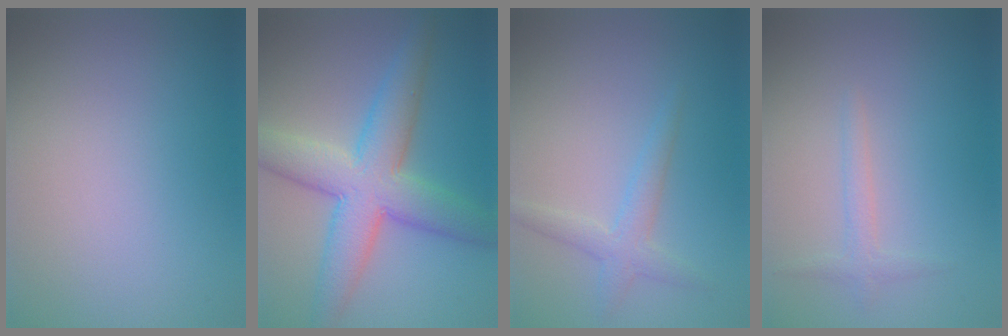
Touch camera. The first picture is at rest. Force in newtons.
{"total": 8.0, "press": 8.0, "slide": 0.2}
{"total": 2.2, "press": 2.2, "slide": 0.1}
{"total": 1.3, "press": 1.3, "slide": 0.0}